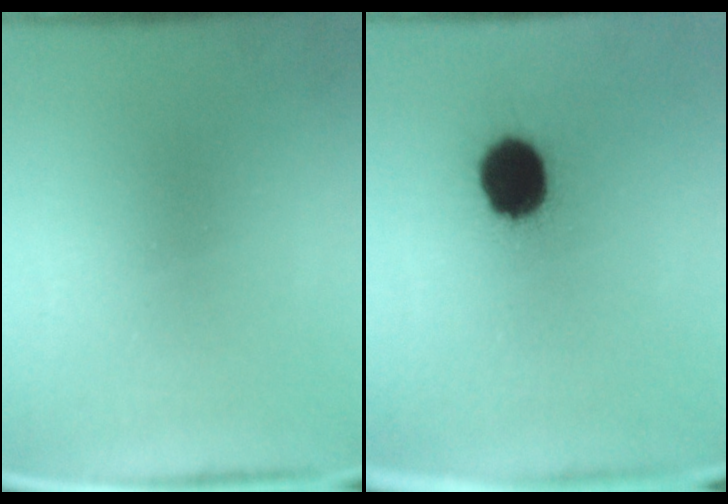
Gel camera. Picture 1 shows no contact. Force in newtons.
{"total": 12.9}